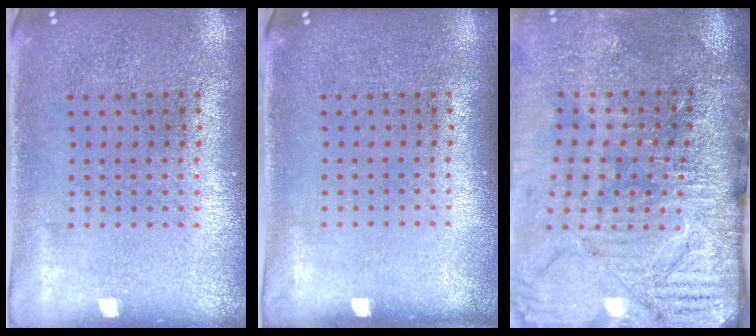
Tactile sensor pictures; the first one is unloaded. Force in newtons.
{"total": 0.0}
{"total": 4.4, "press": 3.8, "slide": 2.2}